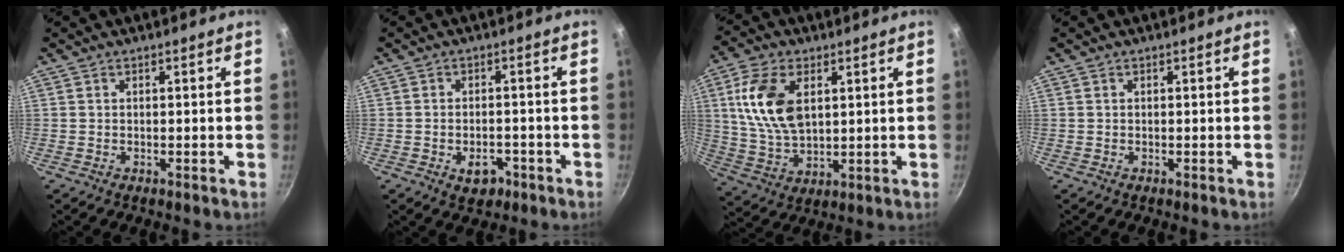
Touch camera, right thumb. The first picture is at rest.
{"total": 4.6, "force": [-2.2, 3.0, 2.8], "torque": [-0.028, 0.016, -0.025]}
{"total": 13.5, "force": [3.7, 7.9, 10.4], "torque": [-0.190, -0.015, 0.077]}
{"total": 0.0}